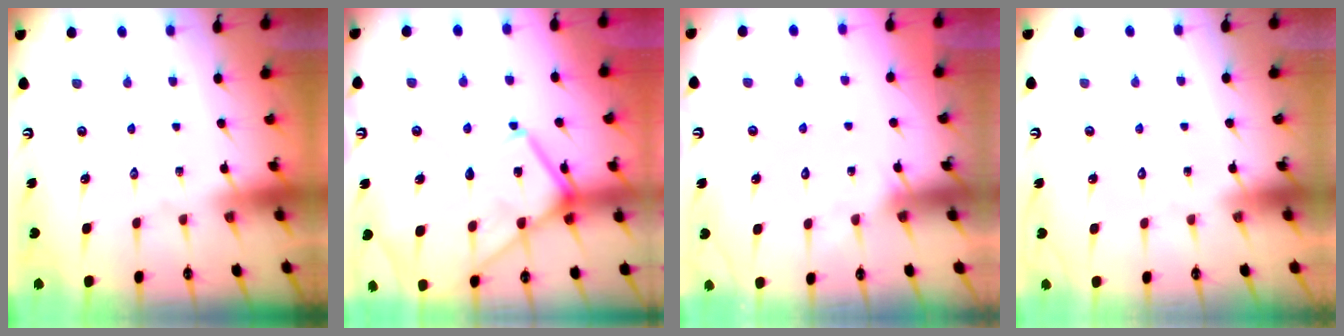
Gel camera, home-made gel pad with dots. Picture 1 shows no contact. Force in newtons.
{"total": 17.6, "press": 17.5, "slide": 1.5}
{"total": 1.9, "press": 1.9, "slide": 0.1}
{"total": 1.5, "press": 1.5, "slide": 0.0}